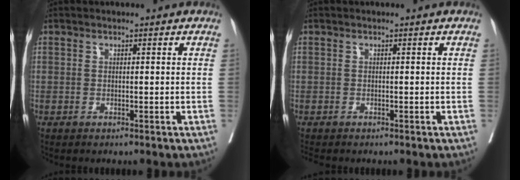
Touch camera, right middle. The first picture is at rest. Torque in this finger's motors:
{"motor_torque": [0.31, -0.32, 0.00, 0.01]}